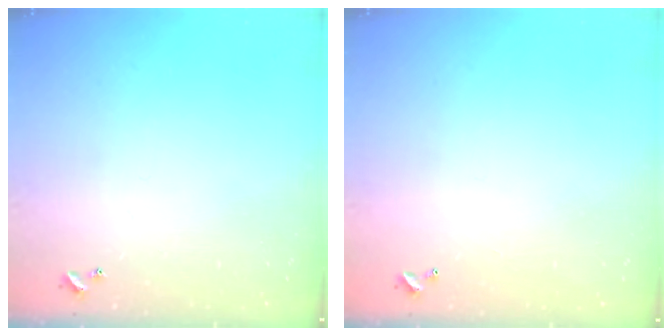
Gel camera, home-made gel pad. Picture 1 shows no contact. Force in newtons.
{"total": 2.8, "press": 2.8, "slide": 0.1}